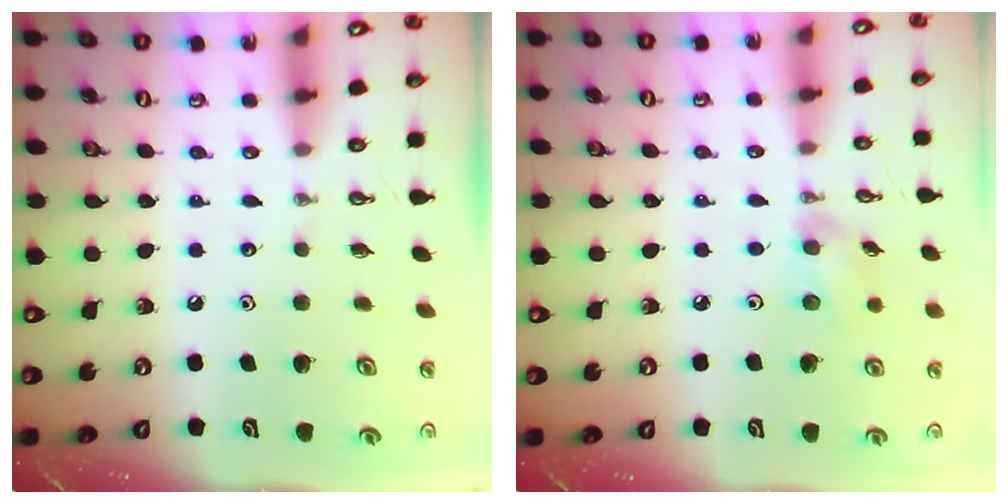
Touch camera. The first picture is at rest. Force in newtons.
{"total": 6.7, "press": 6.3, "slide": 2.2}